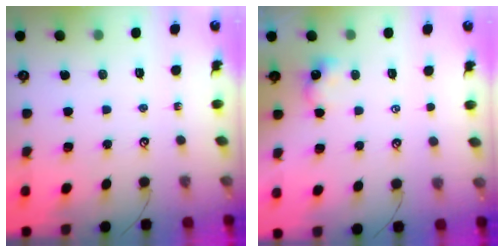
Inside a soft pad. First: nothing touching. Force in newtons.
{"total": 2.1, "press": 2.1, "slide": 0.2}